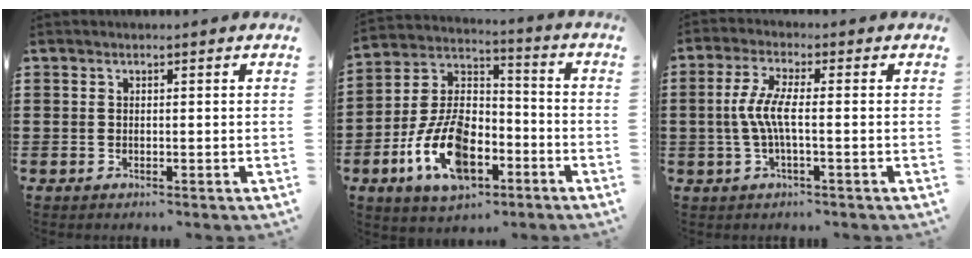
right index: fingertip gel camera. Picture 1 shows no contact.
{"total": 12.8, "force": [-5.9, 7.0, 9.0], "torque": [-0.203, 0.010, -0.111]}
{"total": 5.3, "force": [-0.7, 0.9, 5.2], "torque": [-0.123, -0.009, -0.024]}